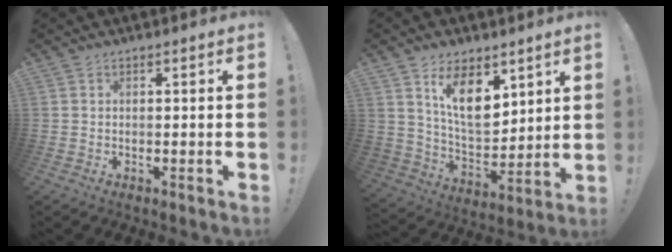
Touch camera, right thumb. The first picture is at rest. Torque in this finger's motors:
{"motor_torque": [-0.52, 1.65, 1.34, 0.72, 0.33]}